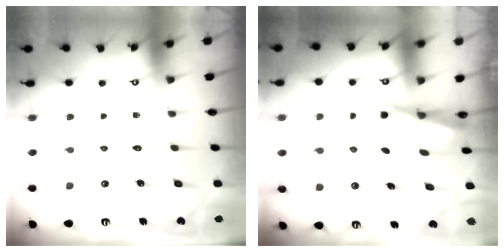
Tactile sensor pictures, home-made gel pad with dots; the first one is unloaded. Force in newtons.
{"total": 2.8, "press": 2.8, "slide": 0.3}